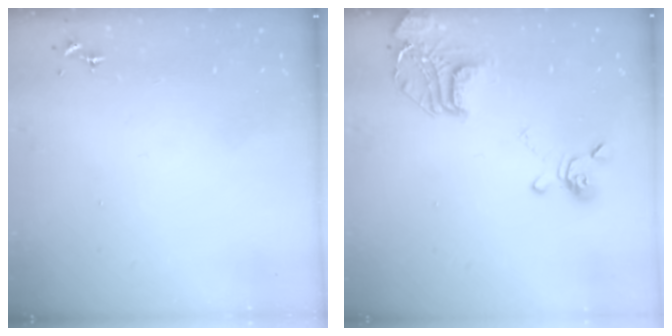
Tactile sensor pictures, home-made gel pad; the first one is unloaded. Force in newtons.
{"total": 16.7, "press": 16.5, "slide": 2.0}